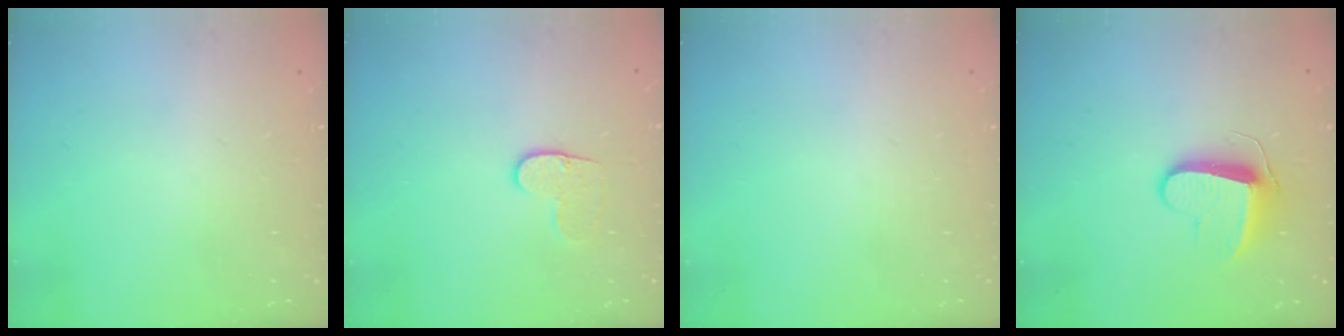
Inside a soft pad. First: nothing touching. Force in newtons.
{"total": 7.0, "press": 7.0, "slide": 0.7}
{"total": 0.0}
{"total": 9.0, "press": 9.0, "slide": 0.6}